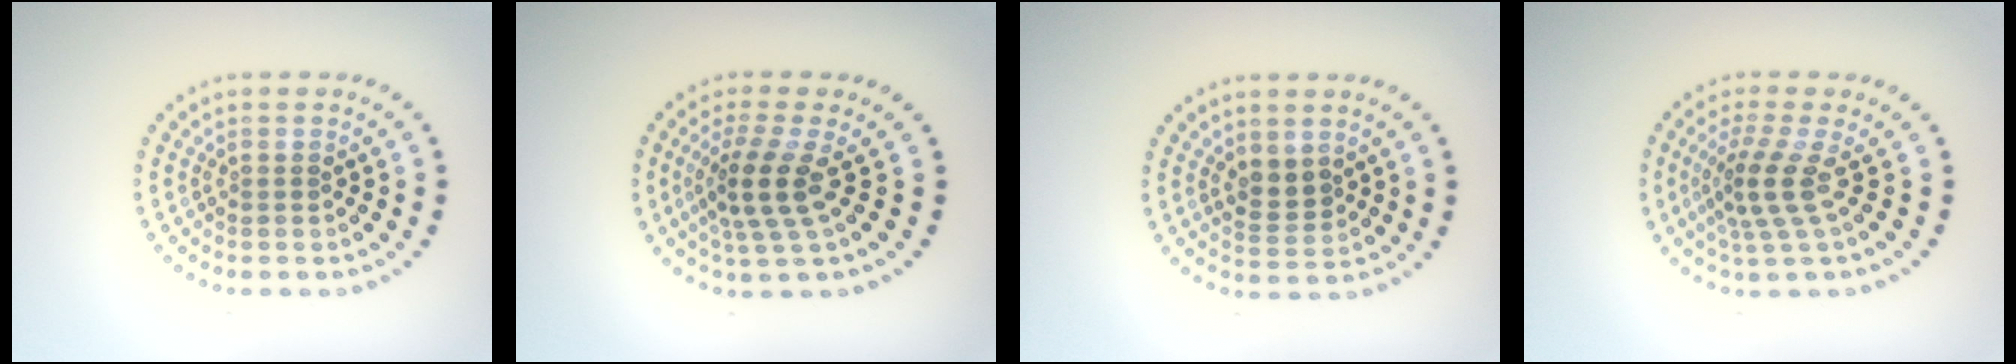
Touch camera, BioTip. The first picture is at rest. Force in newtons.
{"total": 3.7, "press": 2.7, "slide": 2.5}
{"total": 2.2, "press": 2.1, "slide": 0.7}
{"total": 3.4, "press": 2.4, "slide": 2.5}